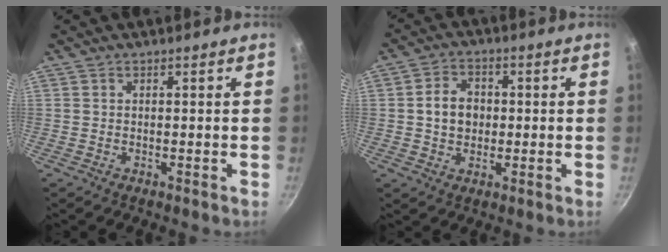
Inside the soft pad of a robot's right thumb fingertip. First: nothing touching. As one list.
[{"total": 6.4, "force": [0.1, 5.2, 3.7], "torque": [-0.041, 0.012, -0.003]}]